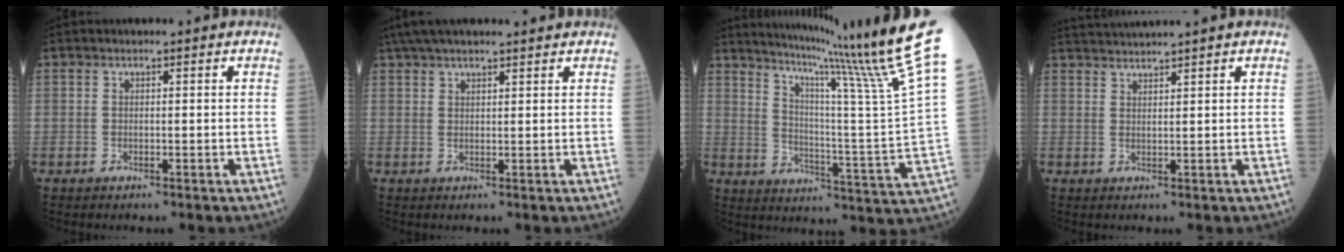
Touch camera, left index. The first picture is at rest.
{"total": 10.9, "force": [9.4, 1.9, 5.2], "torque": [-0.085, 0.049, 0.147]}
{"total": 21.9, "force": [17.6, -4.5, 12.2], "torque": [-0.188, -0.078, 0.239]}
{"total": 5.1, "force": [4.7, -1.5, 1.4], "torque": [-0.023, 0.022, 0.086]}